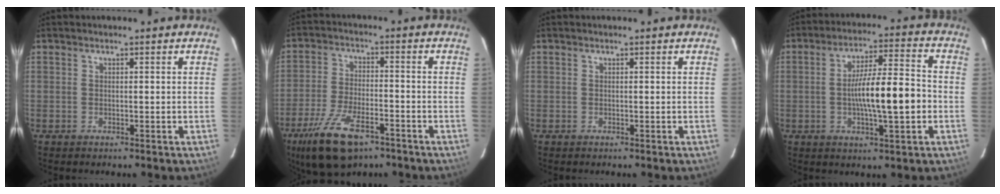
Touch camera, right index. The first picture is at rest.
{"total": 11.7, "force": [-7.4, 4.2, 8.0], "torque": [-0.160, -0.014, -0.126]}
{"total": 0.0}
{"total": 11.5, "force": [-1.7, 1.6, 11.3], "torque": [-0.194, 0.012, -0.030]}